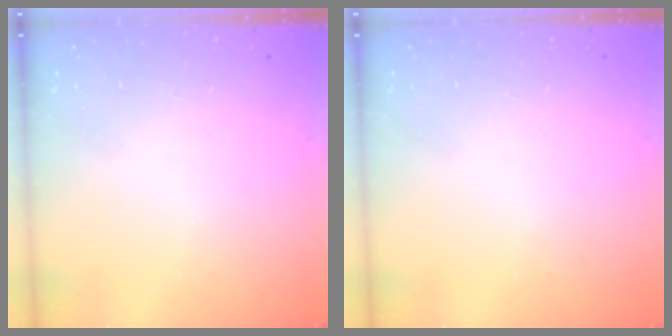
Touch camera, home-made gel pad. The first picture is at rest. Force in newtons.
{"total": 0.0}